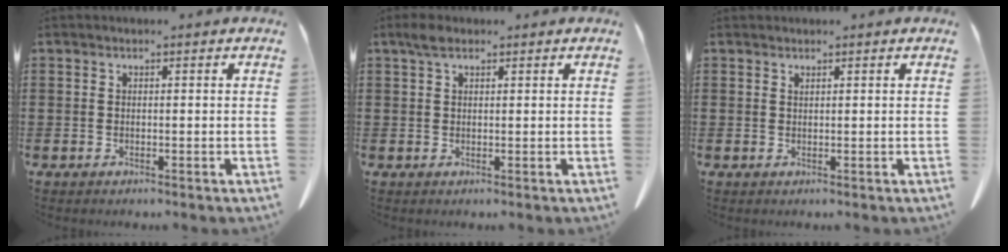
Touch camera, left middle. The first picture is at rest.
{"total": 2.2, "force": [1.3, 1.0, 1.5], "torque": [-0.034, 0.005, 0.024]}
{"total": 0.6, "force": [0.6, 0.1, 0.1], "torque": [-0.006, -0.003, 0.014]}